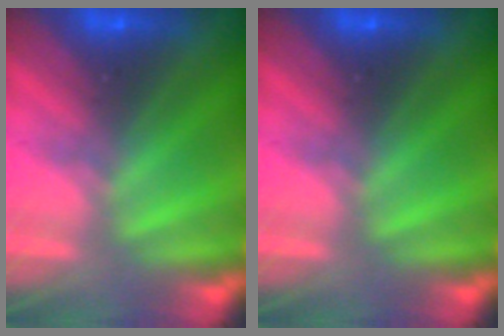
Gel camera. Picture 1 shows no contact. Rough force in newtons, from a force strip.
{"total": 0.0}